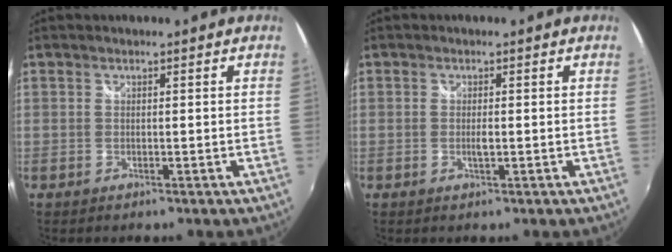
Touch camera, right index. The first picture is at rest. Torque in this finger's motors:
{"motor_torque": [0.70, -0.14, 0.25, 0.06]}